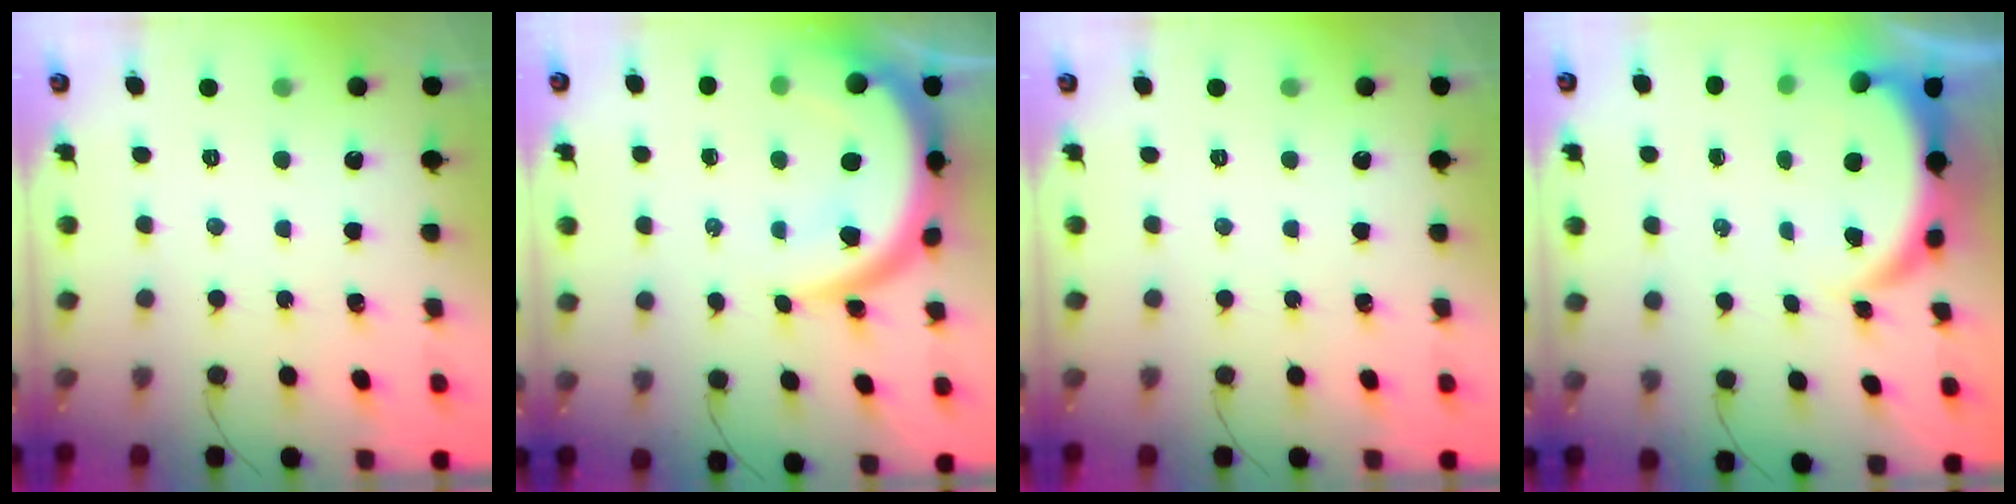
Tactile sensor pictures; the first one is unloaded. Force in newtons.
{"total": 14.5, "press": 14.4, "slide": 1.1}
{"total": 0.0}
{"total": 5.4, "press": 5.4, "slide": 0.4}